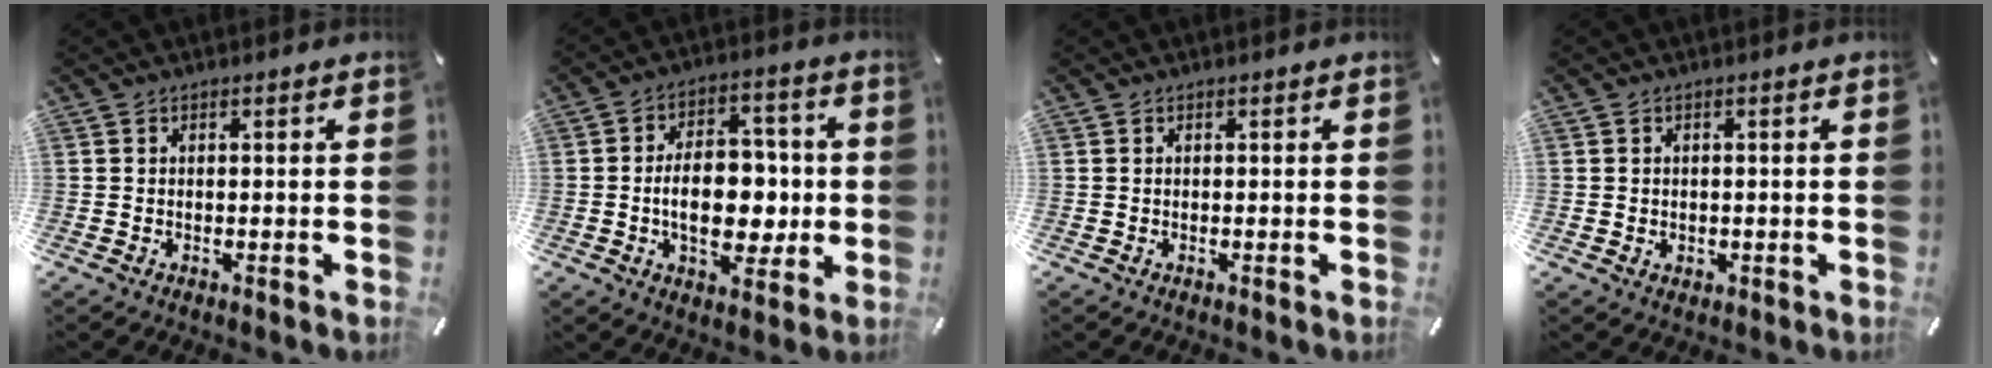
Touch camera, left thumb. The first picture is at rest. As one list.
[{"total": 14.0, "force": [-1.3, 9.1, 10.6], "torque": [-0.160, 0.008, -0.019]}, {"total": 0.0}, {"total": 1.3, "force": [0.0, 1.3, 0.3], "torque": [-0.007, 0.005, -0.002]}]